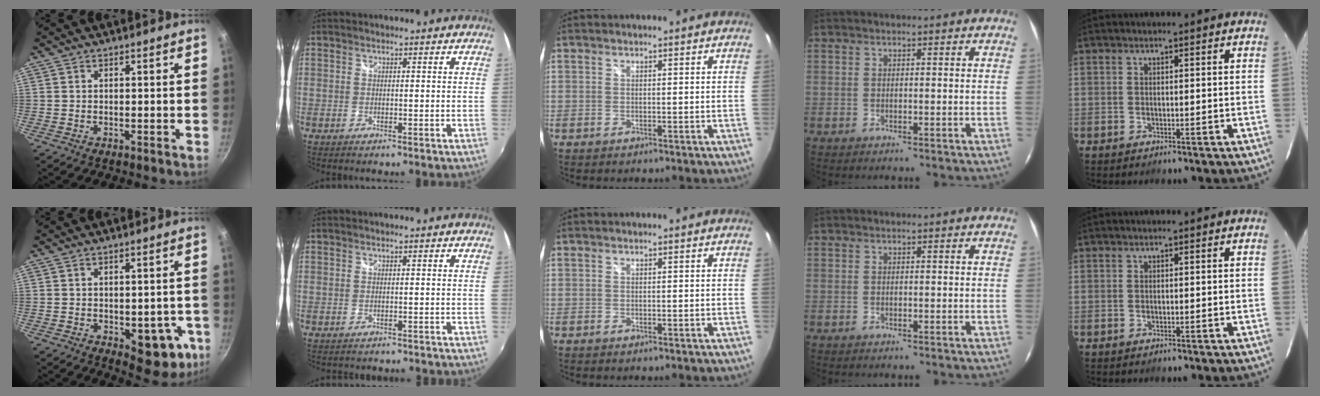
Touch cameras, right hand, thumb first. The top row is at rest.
{"thumb": {"total": 11.0, "force": [-3.1, 5.8, 8.8], "torque": [-0.060, 0.007, -0.030]}, "index": {"total": 4.6, "force": [-4.2, 1.1, 1.4], "torque": [-0.033, -0.020, -0.054]}}